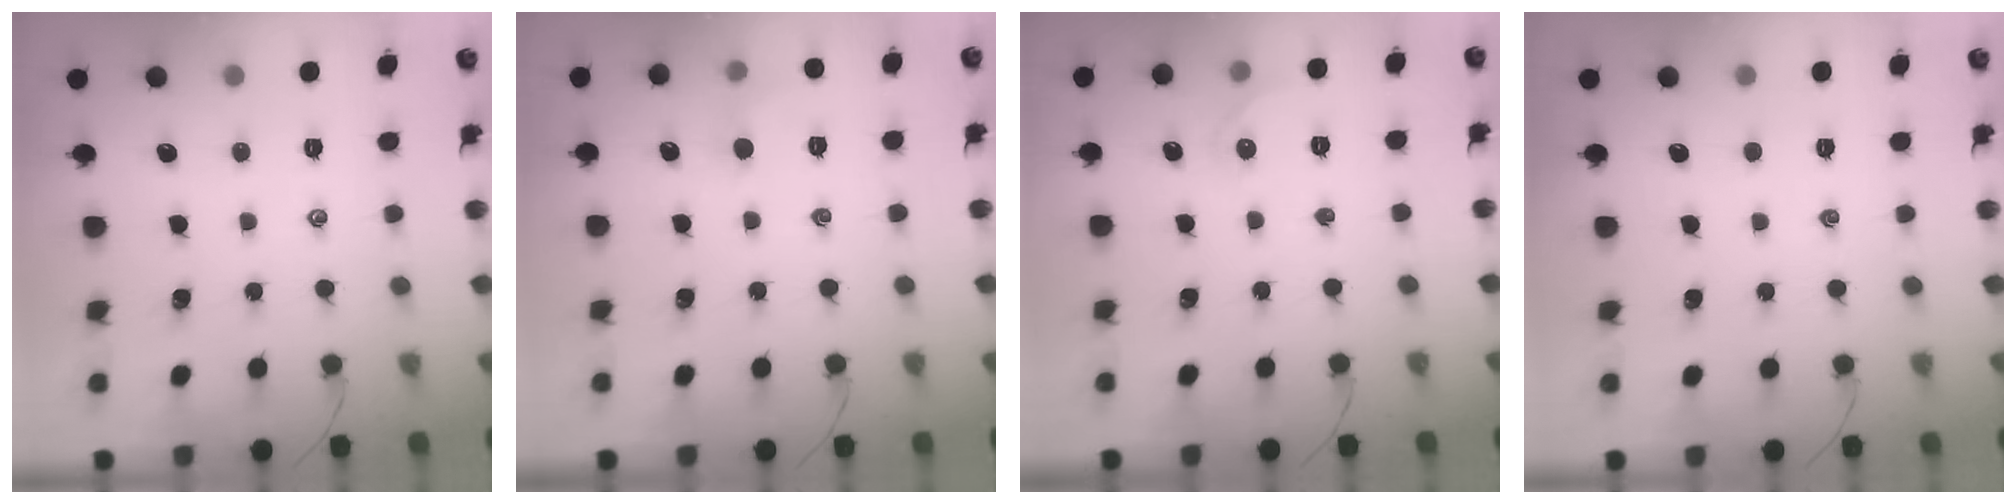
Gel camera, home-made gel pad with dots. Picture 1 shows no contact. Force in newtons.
{"total": 5.5, "press": 5.2, "slide": 1.7}
{"total": 5.2, "press": 5.0, "slide": 1.2}
{"total": 0.0}